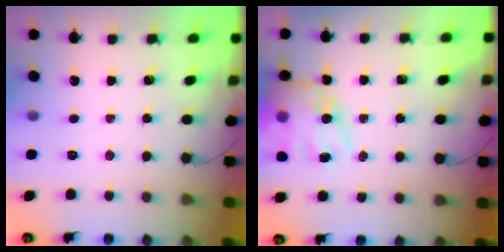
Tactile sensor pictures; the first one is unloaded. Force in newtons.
{"total": 18.2, "press": 17.8, "slide": 3.9}